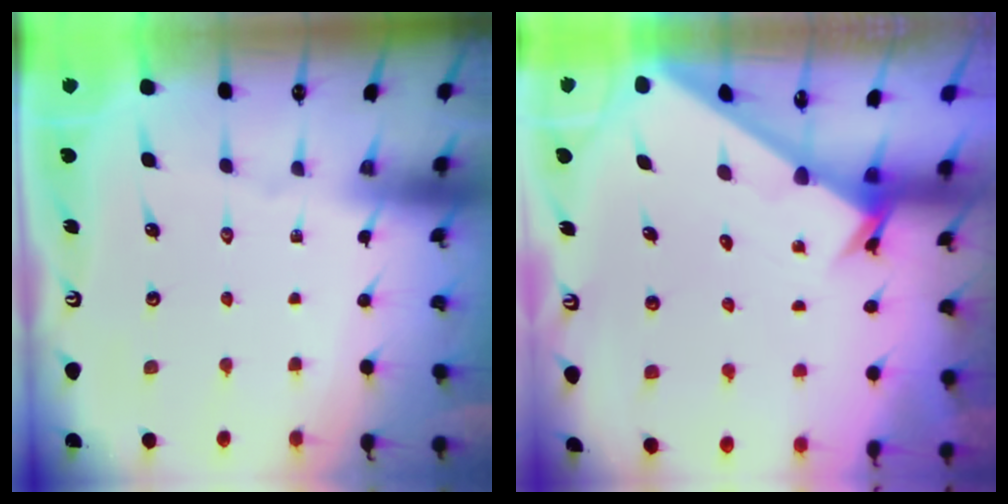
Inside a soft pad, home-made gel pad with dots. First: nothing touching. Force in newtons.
{"total": 1.5, "press": 1.5, "slide": 0.1}